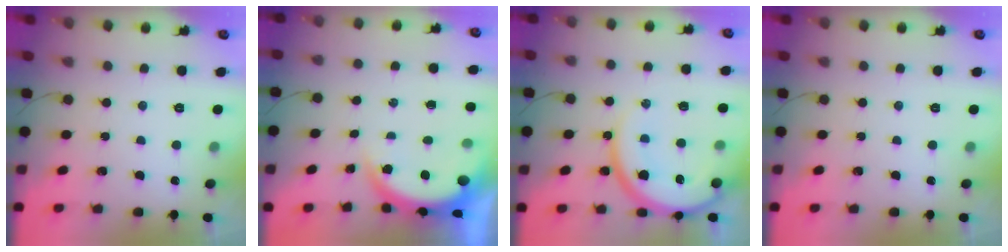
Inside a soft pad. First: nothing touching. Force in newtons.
{"total": 5.0, "press": 4.9, "slide": 0.6}
{"total": 14.3, "press": 14.2, "slide": 1.5}
{"total": 0.0}